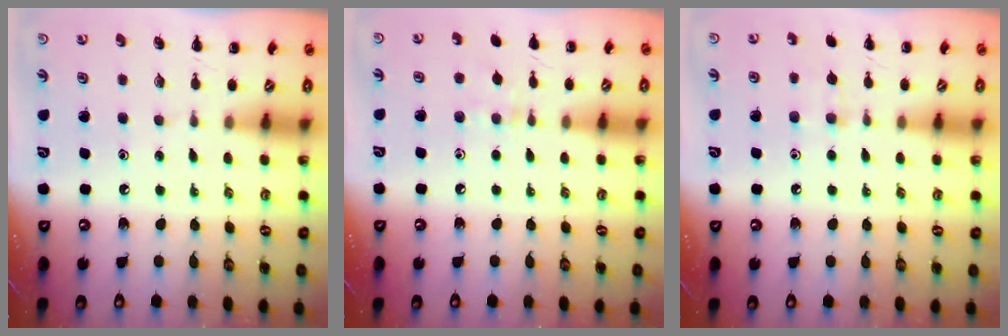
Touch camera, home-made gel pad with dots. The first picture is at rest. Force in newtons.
{"total": 5.9, "press": 5.6, "slide": 1.9}
{"total": 7.0, "press": 6.5, "slide": 2.4}